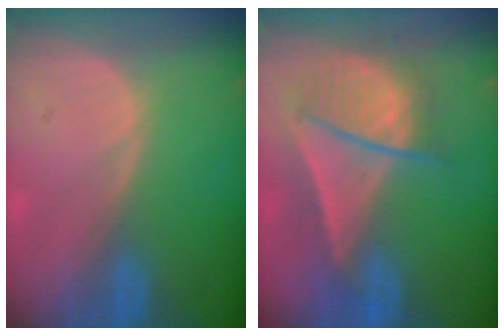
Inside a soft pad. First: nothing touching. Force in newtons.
{"total": 7.8, "press": 7.5, "slide": 2.1}